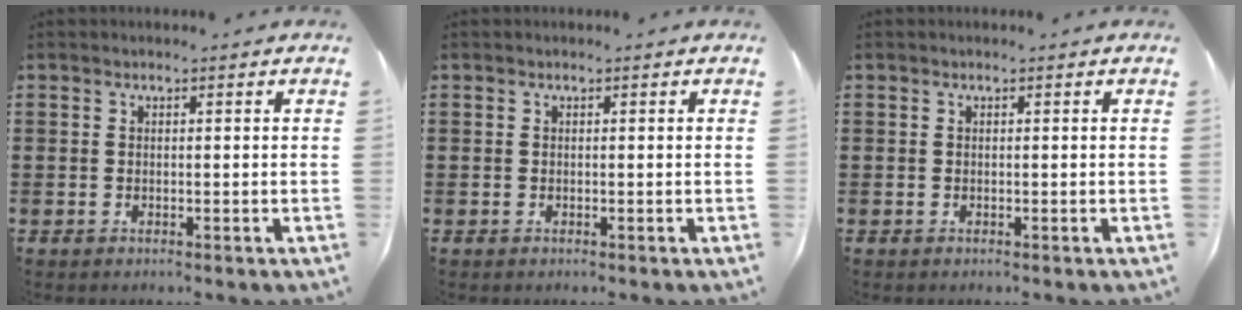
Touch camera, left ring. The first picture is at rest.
{"total": 0.0}
{"total": 0.0}